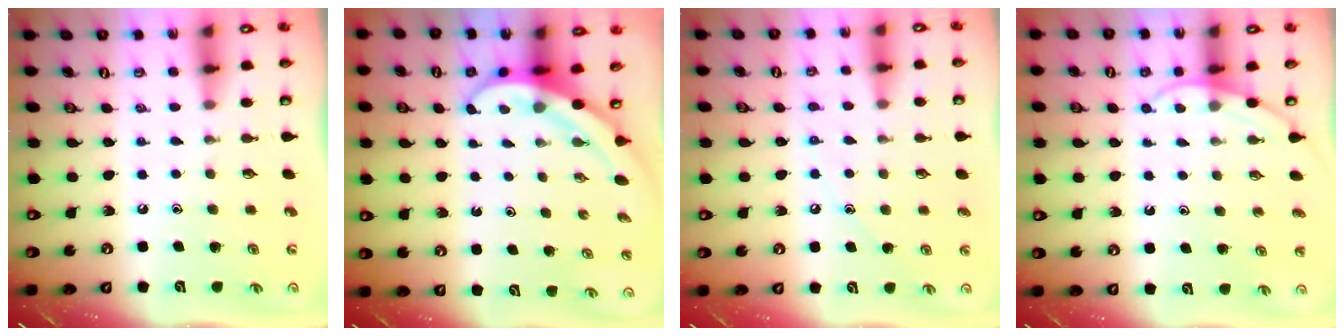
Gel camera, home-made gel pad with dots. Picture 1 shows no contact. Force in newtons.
{"total": 4.4, "press": 4.4, "slide": 0.3}
{"total": 5.9, "press": 5.9, "slide": 0.5}
{"total": 4.6, "press": 4.6, "slide": 0.5}